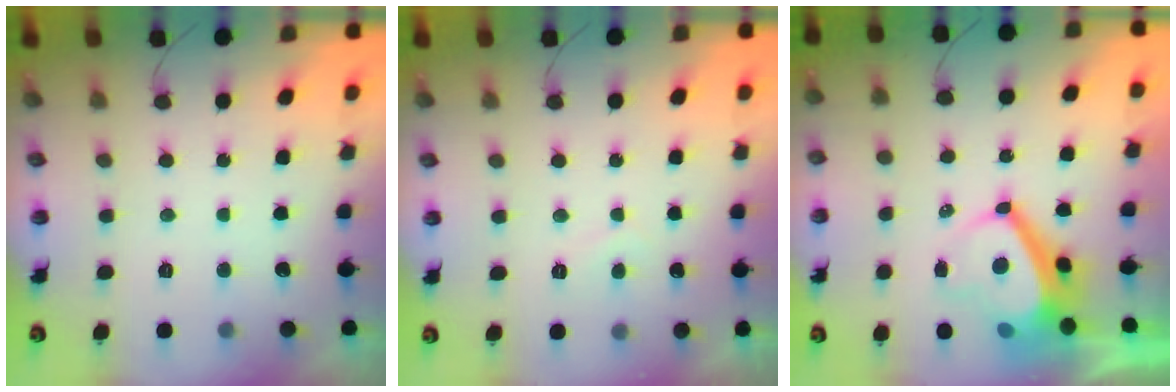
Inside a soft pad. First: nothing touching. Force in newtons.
{"total": 1.9, "press": 1.8, "slide": 0.5}
{"total": 7.4, "press": 7.3, "slide": 0.9}